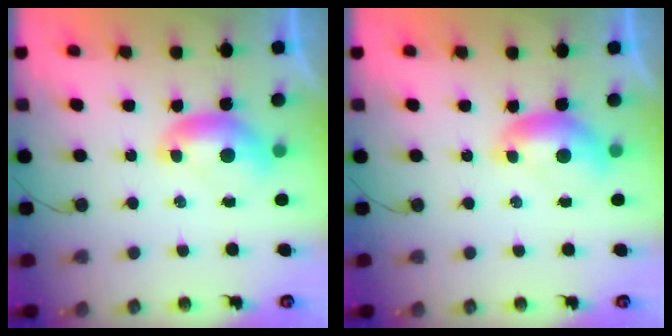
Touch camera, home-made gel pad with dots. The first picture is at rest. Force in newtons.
{"total": 0.0}